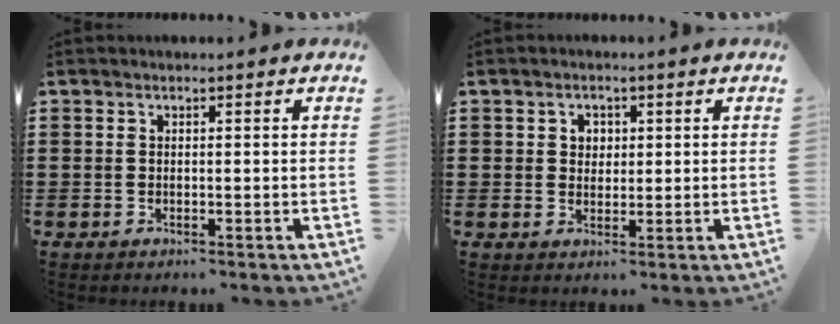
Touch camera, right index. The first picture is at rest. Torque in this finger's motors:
{"motor_torque": [0.33, -0.32, 0.19, 0.03]}